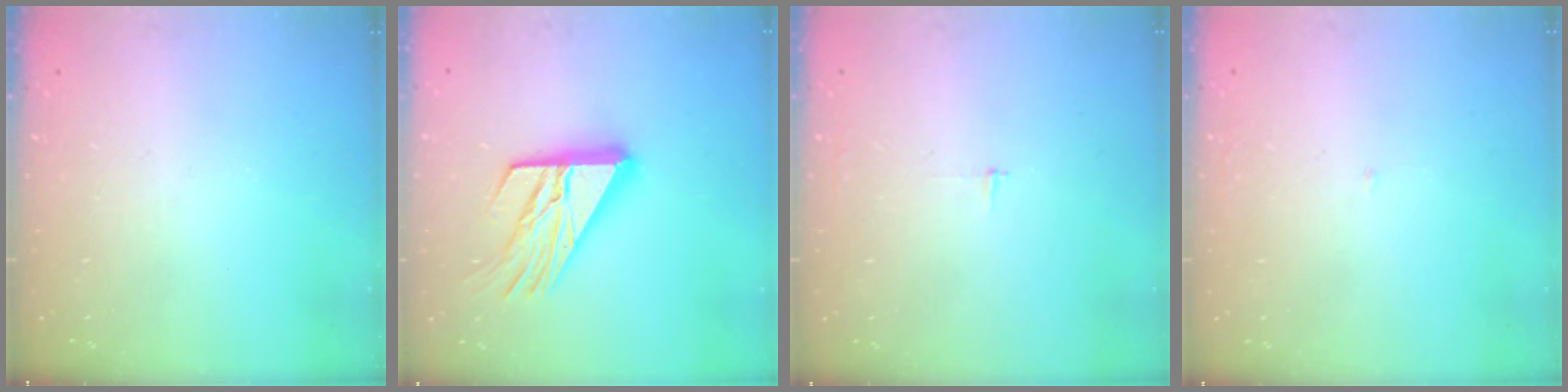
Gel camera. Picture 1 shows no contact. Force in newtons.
{"total": 17.2, "press": 17.1, "slide": 1.8}
{"total": 2.3, "press": 2.3, "slide": 0.2}
{"total": 2.0, "press": 2.0, "slide": 0.2}